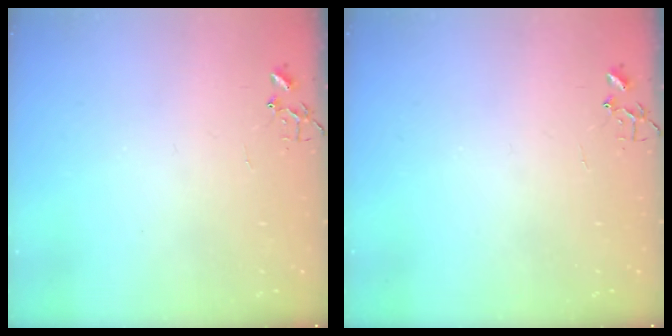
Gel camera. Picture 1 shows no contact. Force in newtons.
{"total": 0.0}